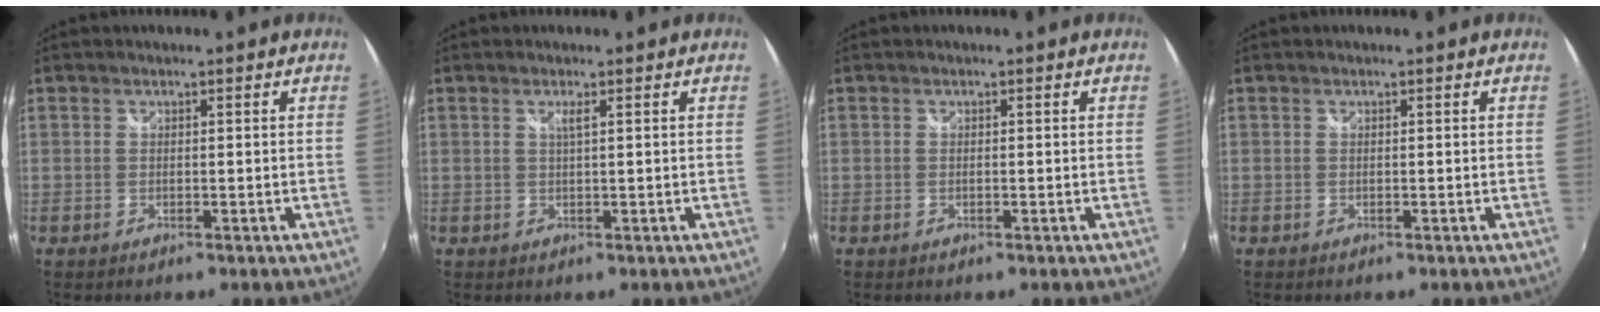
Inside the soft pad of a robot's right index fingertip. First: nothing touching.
{"total": 1.2, "force": [0.4, -0.2, 1.1], "torque": [-0.019, 0.000, 0.007]}
{"total": 0.0}
{"total": 0.0}